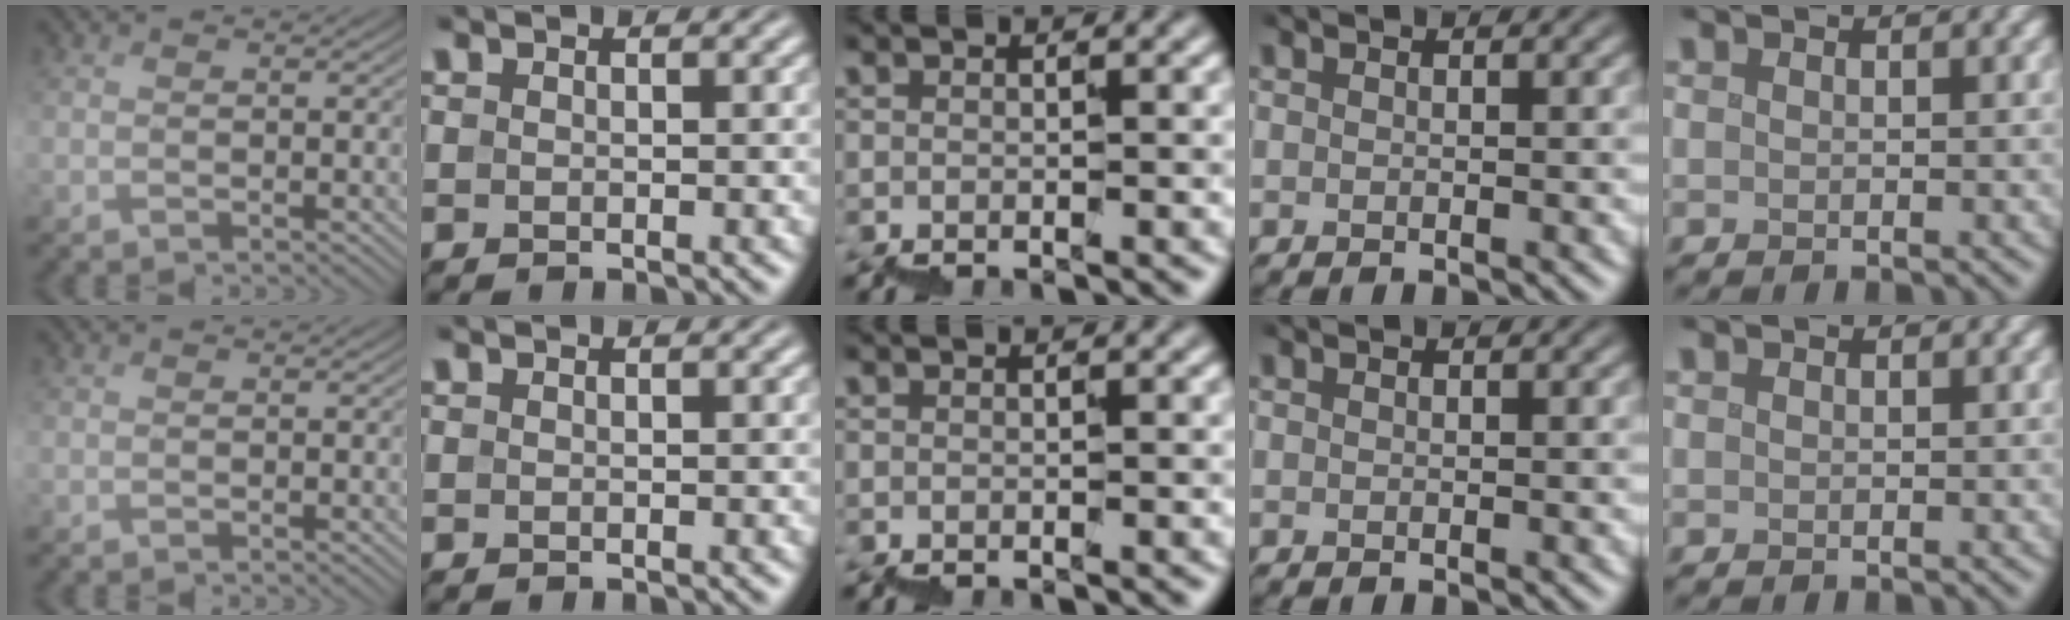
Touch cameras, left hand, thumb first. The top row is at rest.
{}